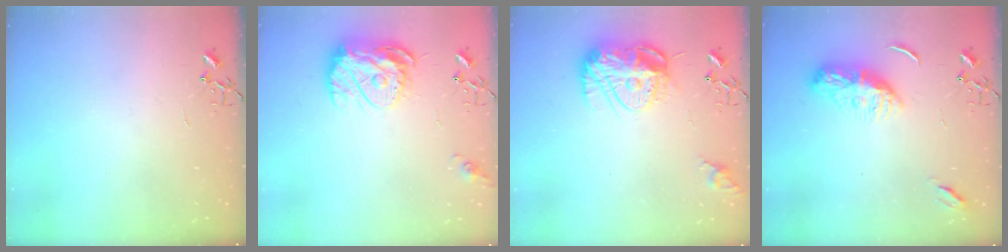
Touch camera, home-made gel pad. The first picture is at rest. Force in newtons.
{"total": 13.9, "press": 13.8, "slide": 1.4}
{"total": 15.2, "press": 15.2, "slide": 1.5}
{"total": 10.1, "press": 10.1, "slide": 0.6}